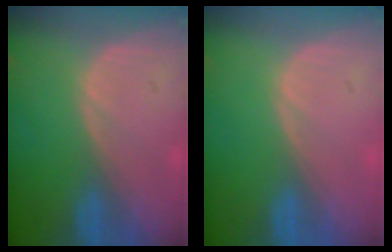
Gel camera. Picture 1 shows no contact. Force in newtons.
{"total": 0.0}